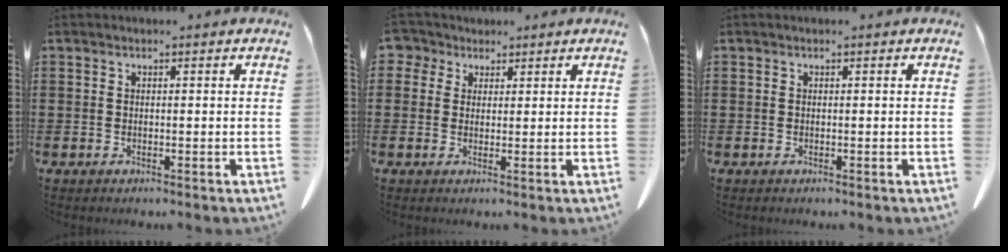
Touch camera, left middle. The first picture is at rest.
{"total": 3.2, "force": [1.8, 2.5, 0.7], "torque": [-0.022, 0.009, 0.031]}
{"total": 0.0}